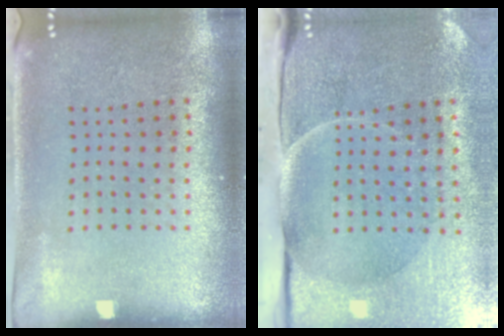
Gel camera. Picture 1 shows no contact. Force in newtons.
{"total": 4.9, "press": 3.9, "slide": 2.9}